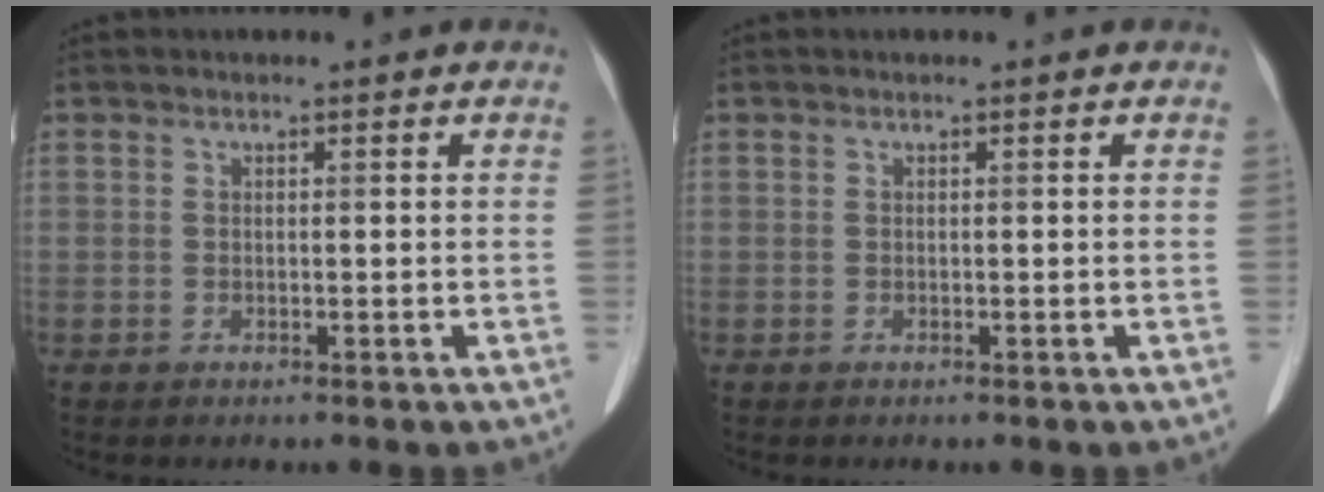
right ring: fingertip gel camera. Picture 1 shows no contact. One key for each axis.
{"total": 0.0}